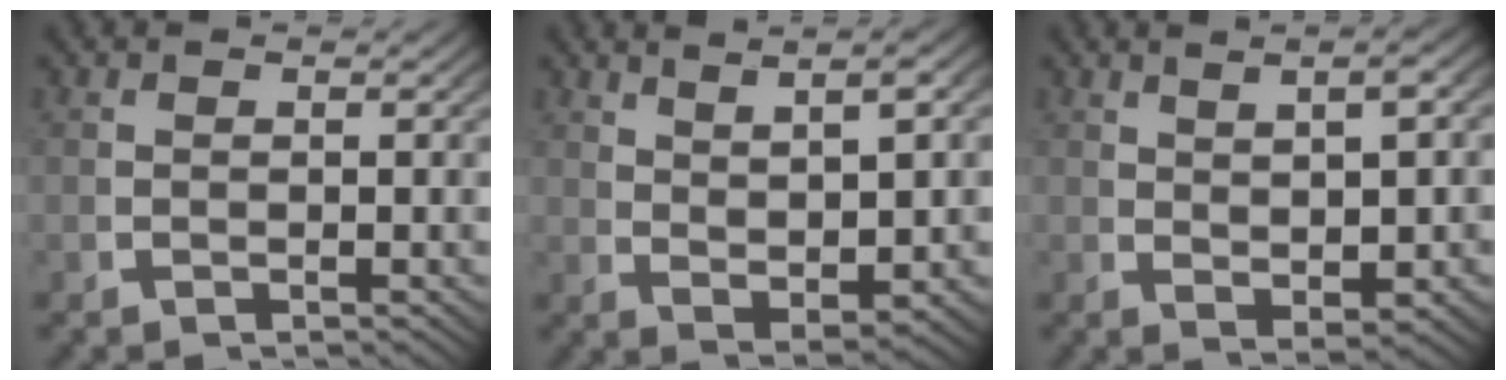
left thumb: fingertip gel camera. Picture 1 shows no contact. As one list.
[{"total": 5.8, "force": [2.5, 2.6, 4.6], "torque": [-0.071, -0.001, 0.054]}, {"total": 5.1, "force": [1.7, 2.1, 4.3], "torque": [-0.052, 0.006, 0.036]}]